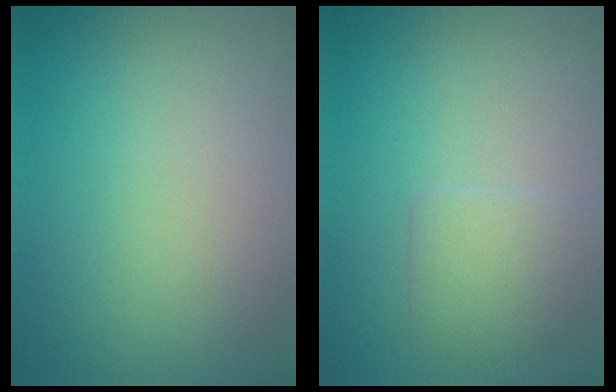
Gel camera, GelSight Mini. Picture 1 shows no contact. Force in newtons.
{"total": 2.2, "press": 2.2, "slide": 0.1}